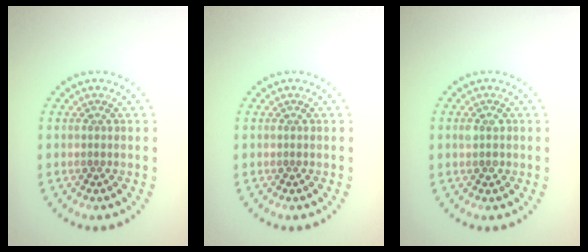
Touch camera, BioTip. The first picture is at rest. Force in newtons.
{"total": 0.0}
{"total": 1.2, "press": 1.2, "slide": 0.1}